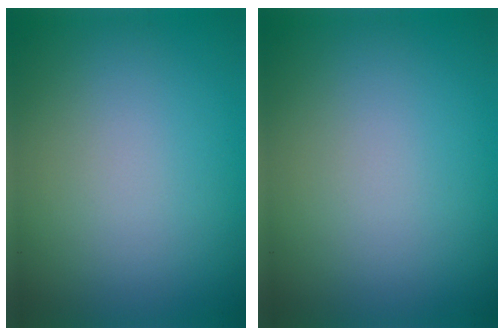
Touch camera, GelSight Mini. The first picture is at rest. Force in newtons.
{"total": 0.0}